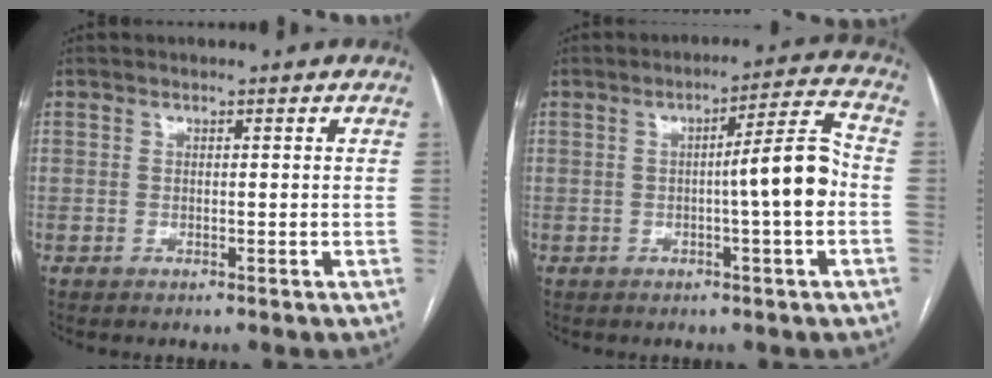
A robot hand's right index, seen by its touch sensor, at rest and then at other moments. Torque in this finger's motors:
{"motor_torque": [1.32, -0.28, 0.54, 0.12]}